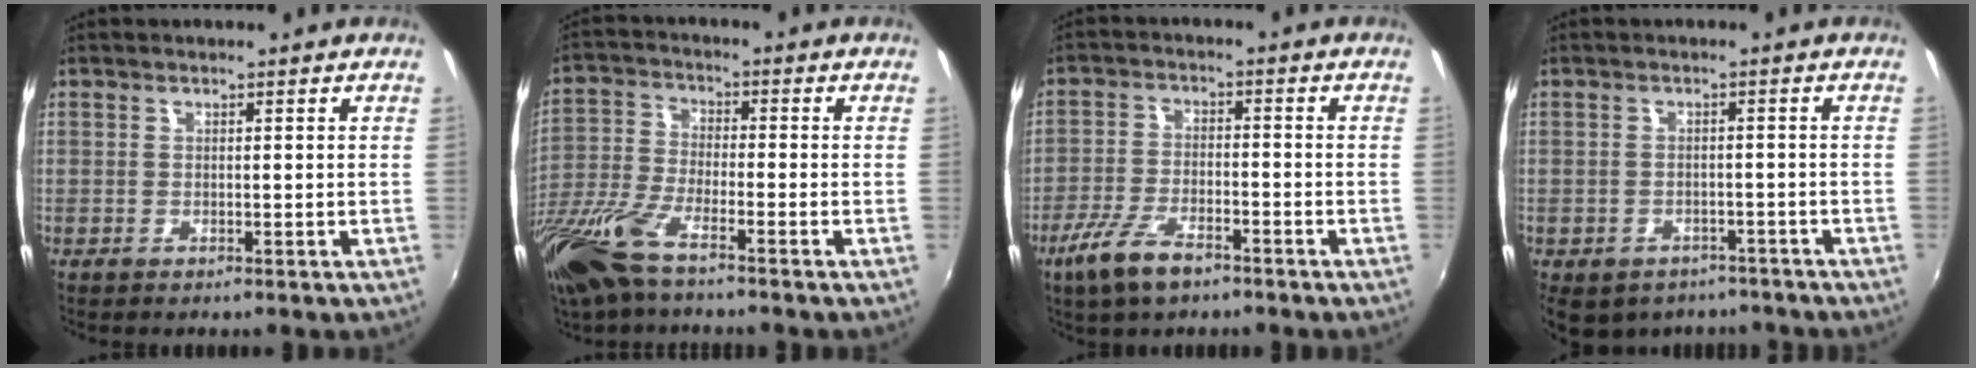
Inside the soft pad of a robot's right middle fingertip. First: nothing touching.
{"total": 14.2, "force": [-9.9, 3.8, 9.5], "torque": [-0.215, -0.033, -0.202]}
{"total": 8.7, "force": [-5.8, 3.1, 5.7], "torque": [-0.135, -0.011, -0.111]}
{"total": 11.5, "force": [-8.1, 6.7, 4.7], "torque": [-0.109, -0.017, -0.099]}